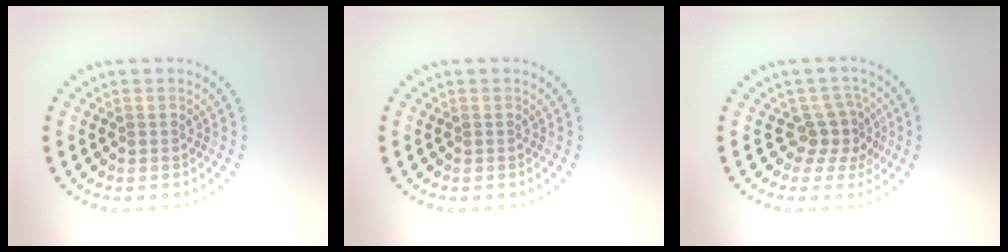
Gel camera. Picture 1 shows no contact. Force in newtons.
{"total": 0.0}
{"total": 2.6, "press": 1.9, "slide": 1.9}